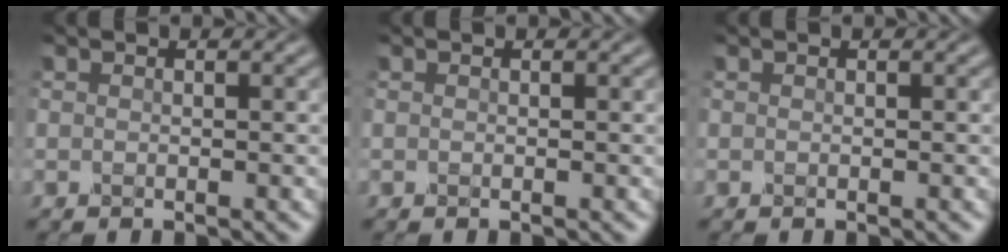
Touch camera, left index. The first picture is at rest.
{"total": 0.0}
{"total": 0.0}